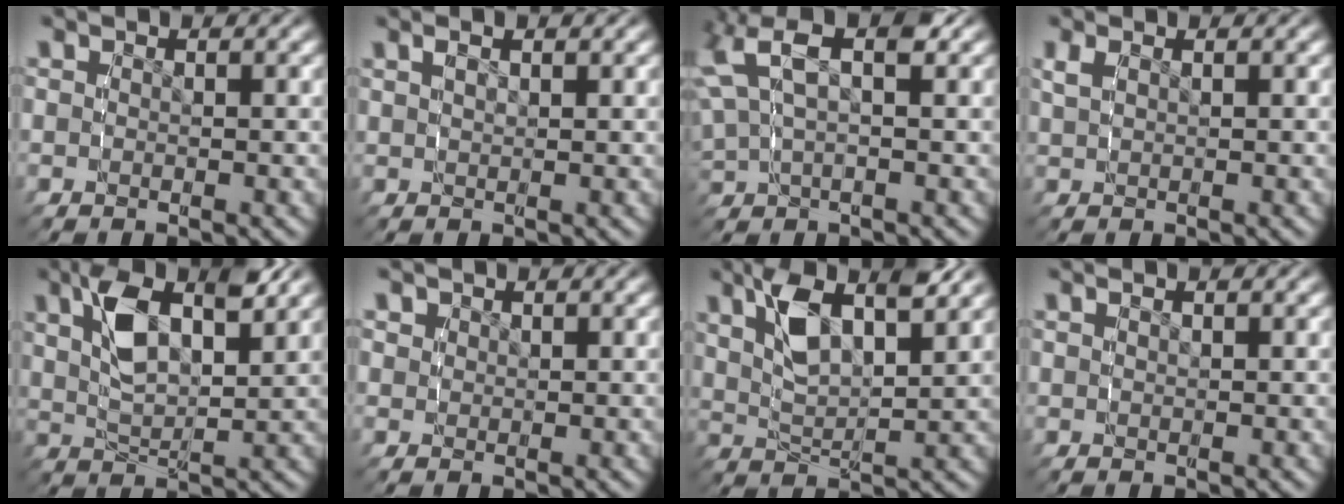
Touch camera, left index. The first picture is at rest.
{"total": 1.3, "force": [0.8, 0.0, 1.0], "torque": [-0.014, 0.003, 0.022]}
{"total": 8.7, "force": [3.3, 5.2, 6.1], "torque": [-0.118, 0.026, 0.042]}
{"total": 1.0, "force": [0.6, 0.2, 0.8], "torque": [-0.020, 0.001, 0.019]}
{"total": 6.2, "force": [2.5, 2.4, 5.2], "torque": [-0.109, -0.003, 0.047]}
{"total": 1.1, "force": [0.8, 0.7, 0.4], "torque": [-0.010, -0.008, 0.025]}
{"total": 6.6, "force": [3.0, 2.5, 5.4], "torque": [-0.108, -0.002, 0.055]}
{"total": 0.8, "force": [0.5, -0.4, 0.6], "torque": [-0.009, 0.001, 0.013]}